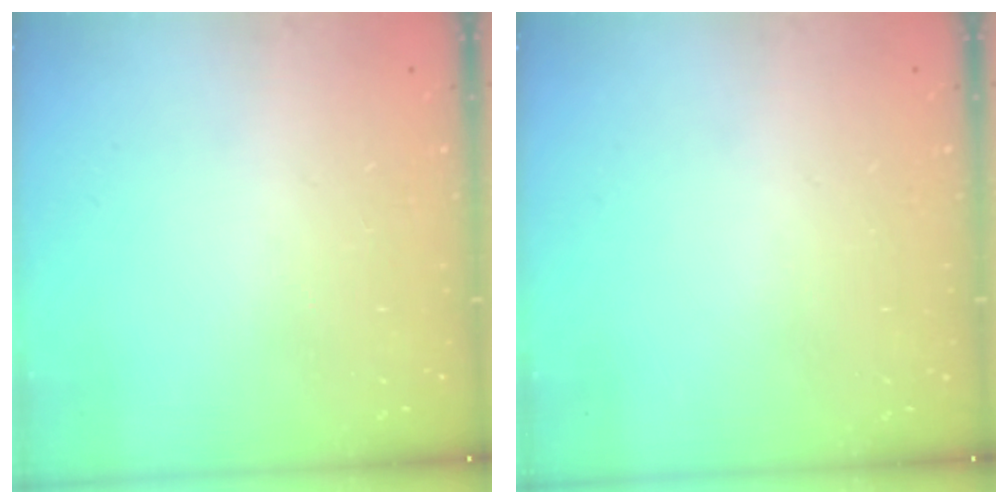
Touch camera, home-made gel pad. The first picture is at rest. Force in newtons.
{"total": 0.0}